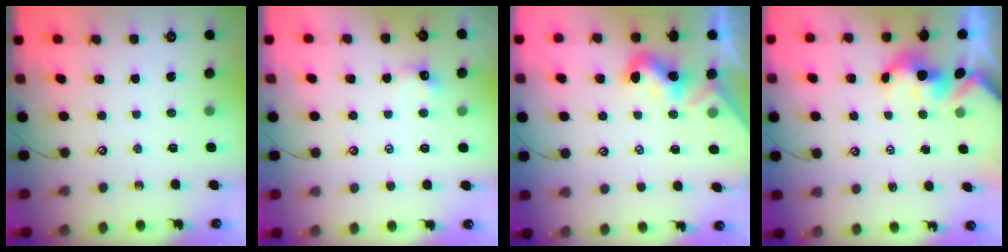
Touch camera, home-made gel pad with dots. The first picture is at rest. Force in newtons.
{"total": 0.0}
{"total": 1.8, "press": 1.8, "slide": 0.5}
{"total": 2.1, "press": 2.1, "slide": 0.2}